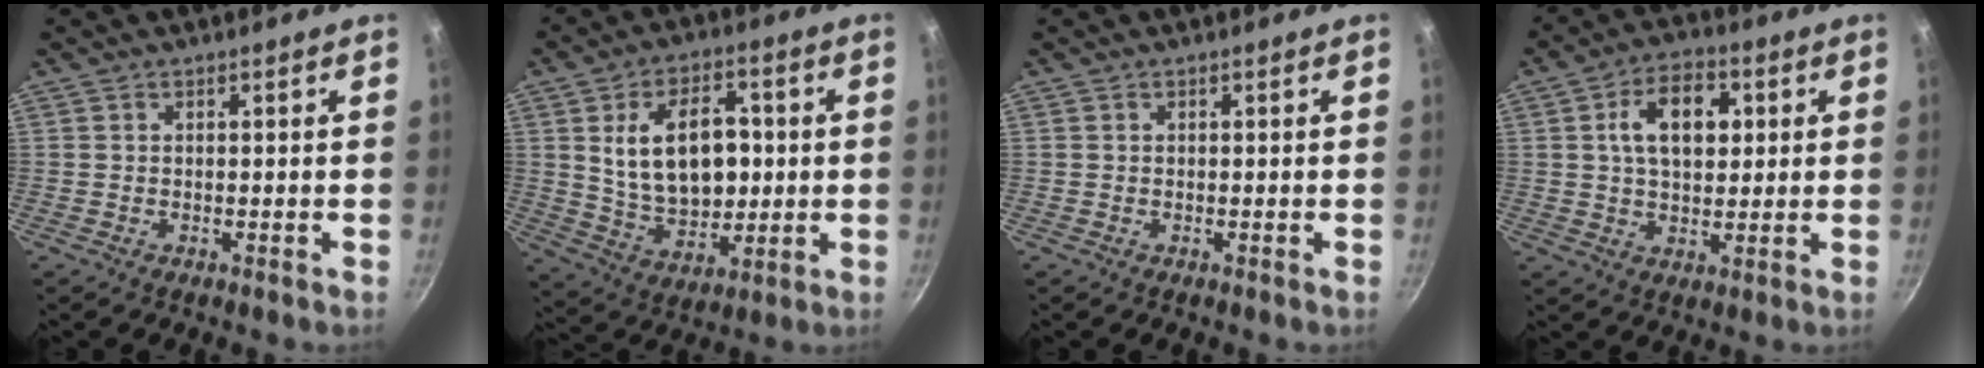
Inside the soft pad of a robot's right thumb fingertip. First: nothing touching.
{"total": 16.2, "force": [2.0, 10.4, 12.3], "torque": [-0.172, -0.002, 0.044]}
{"total": 0.0}
{"total": 11.3, "force": [2.6, 7.1, 8.4], "torque": [-0.115, 0.007, 0.035]}